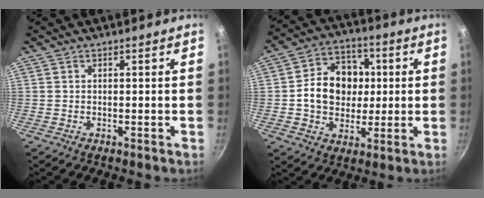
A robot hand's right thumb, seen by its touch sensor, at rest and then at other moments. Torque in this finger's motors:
{"motor_torque": [0.04, 0.13, 0.53, -0.44, 0.09]}